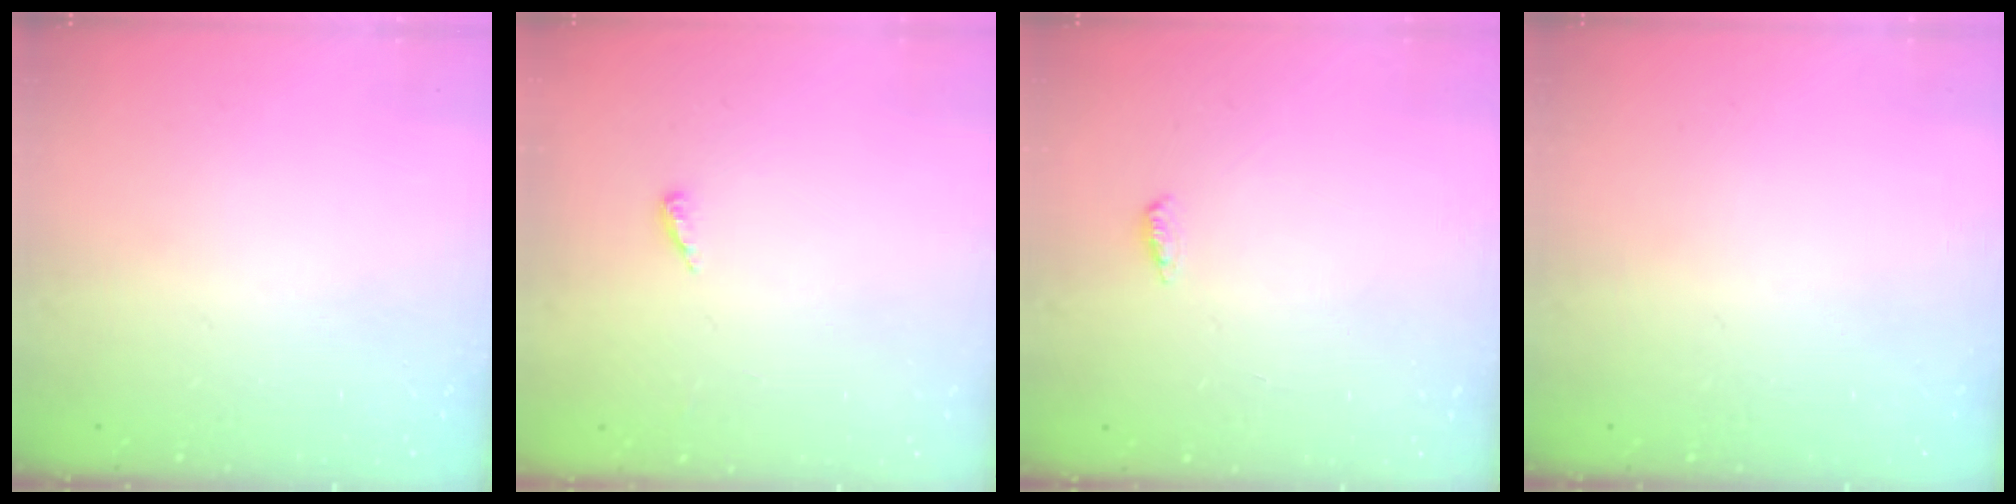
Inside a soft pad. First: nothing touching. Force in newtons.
{"total": 2.8, "press": 2.8, "slide": 0.2}
{"total": 3.4, "press": 3.0, "slide": 1.7}
{"total": 0.0}